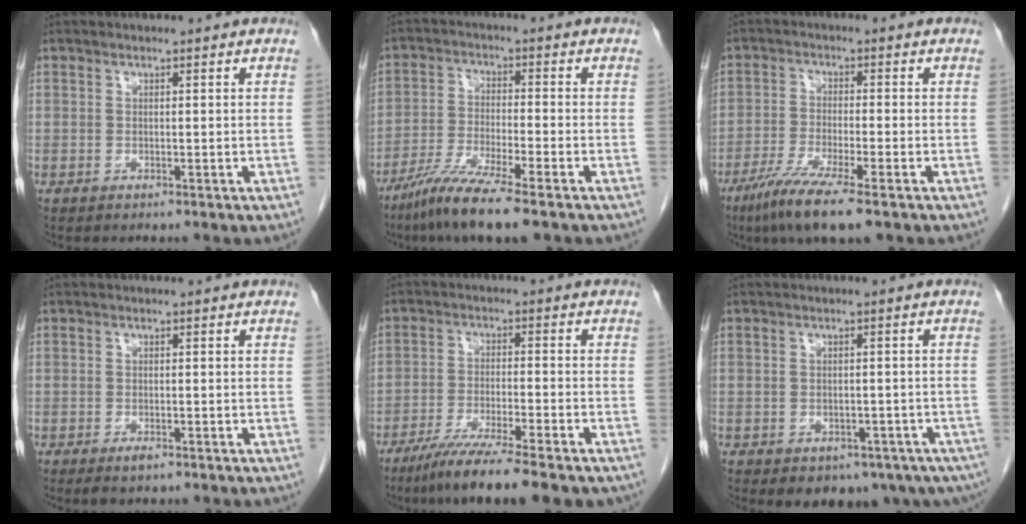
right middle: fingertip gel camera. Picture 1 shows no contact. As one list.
[{"total": 9.3, "force": [-6.8, -0.2, 6.3], "torque": [-0.123, -0.030, -0.126]}, {"total": 8.6, "force": [-5.7, 0.0, 6.4], "torque": [-0.120, -0.025, -0.101]}, {"total": 1.5, "force": [-0.9, 0.4, 1.1], "torque": [-0.019, -0.002, -0.011]}, {"total": 10.8, "force": [-8.2, 0.4, 7.0], "torque": [-0.111, -0.027, -0.132]}, {"total": 11.6, "force": [-7.0, 7.1, 6.0], "torque": [-0.083, -0.006, -0.080]}]